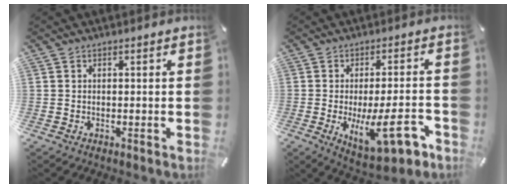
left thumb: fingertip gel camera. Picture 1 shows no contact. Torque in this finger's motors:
{"motor_torque": [1.08, 3.93, 1.17, -0.79, 0.40]}